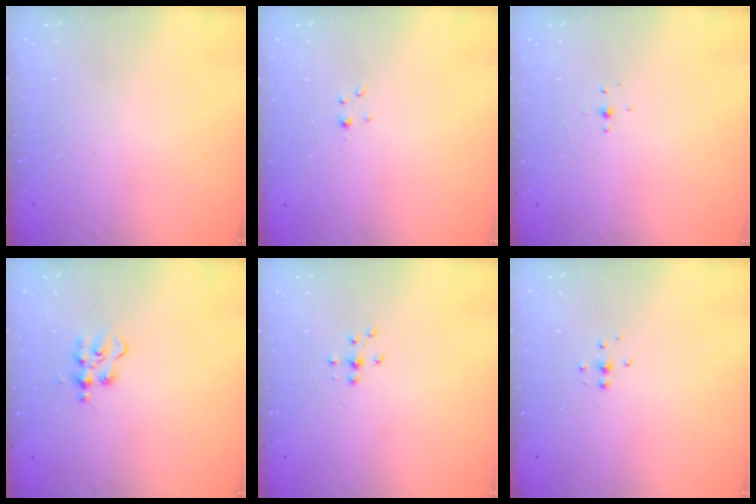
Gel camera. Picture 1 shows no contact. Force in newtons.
{"total": 1.4, "press": 1.3, "slide": 0.2}
{"total": 2.4, "press": 2.3, "slide": 0.7}
{"total": 2.1, "press": 2.1, "slide": 0.3}
{"total": 4.5, "press": 4.4, "slide": 0.9}
{"total": 4.7, "press": 4.6, "slide": 0.5}